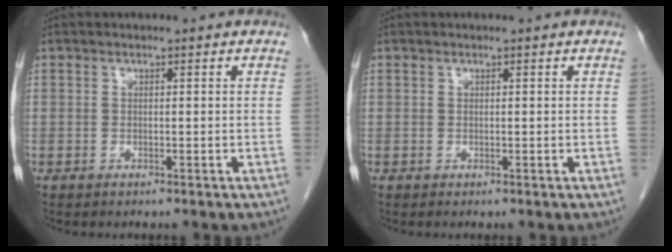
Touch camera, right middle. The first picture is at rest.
{"total": 0.0}